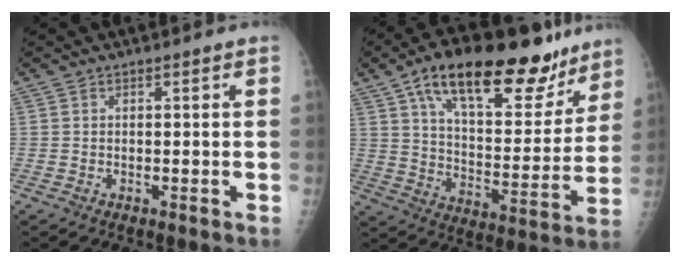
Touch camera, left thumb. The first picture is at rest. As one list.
[{"total": 26.4, "force": [16.9, 11.1, 17.0], "torque": [-0.220, -0.039, 0.264]}]